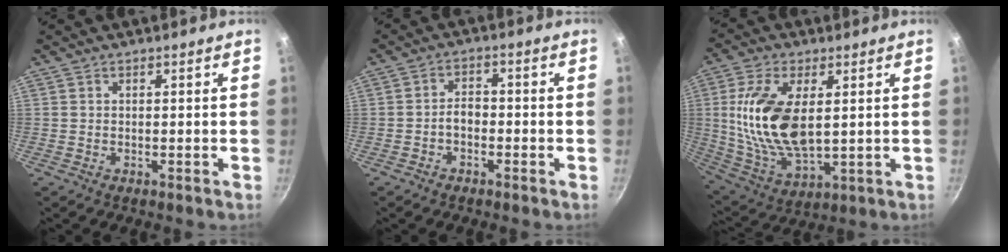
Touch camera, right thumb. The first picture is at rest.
{"total": 3.5, "force": [-1.4, 2.3, 2.2], "torque": [-0.024, 0.023, -0.028]}
{"total": 17.1, "force": [2.7, 8.7, 14.5], "torque": [-0.281, -0.015, 0.059]}